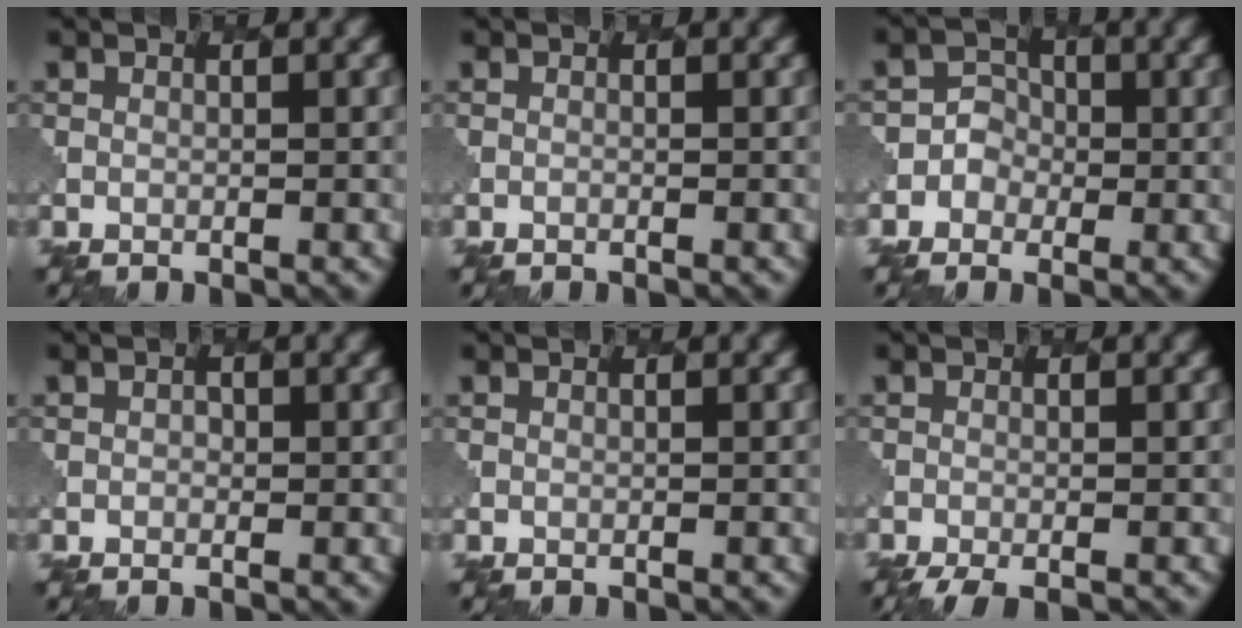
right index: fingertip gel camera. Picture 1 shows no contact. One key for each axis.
{"total": 0.0}
{"total": 2.4, "fx": -0.5, "fy": 2.3, "fz": 0.4, "tx": 0.015, "ty": 0.010, "tz": -0.022}
{"total": 0.6, "fx": 0.1, "fy": 0.6, "fz": 0.1, "tx": -0.001, "ty": -0.004, "tz": 0.002}
{"total": 0.0}
{"total": 2.2, "fx": -1.7, "fy": 0.4, "fz": 1.4, "tx": -0.025, "ty": -0.006, "tz": -0.032}